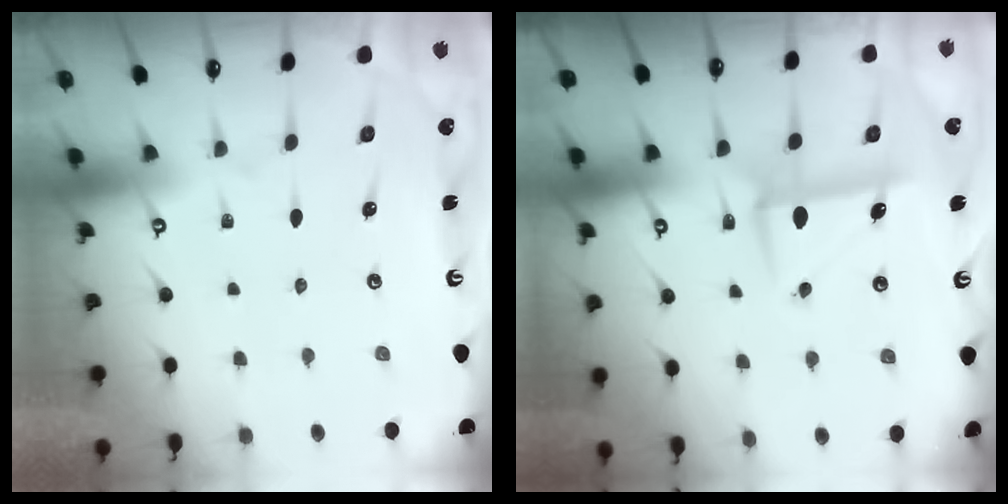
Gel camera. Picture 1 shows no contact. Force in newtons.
{"total": 7.2, "press": 7.1, "slide": 1.0}